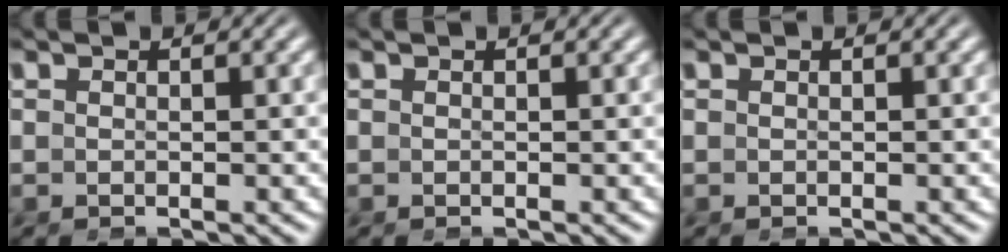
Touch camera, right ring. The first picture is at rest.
{"total": 0.0}
{"total": 0.0}